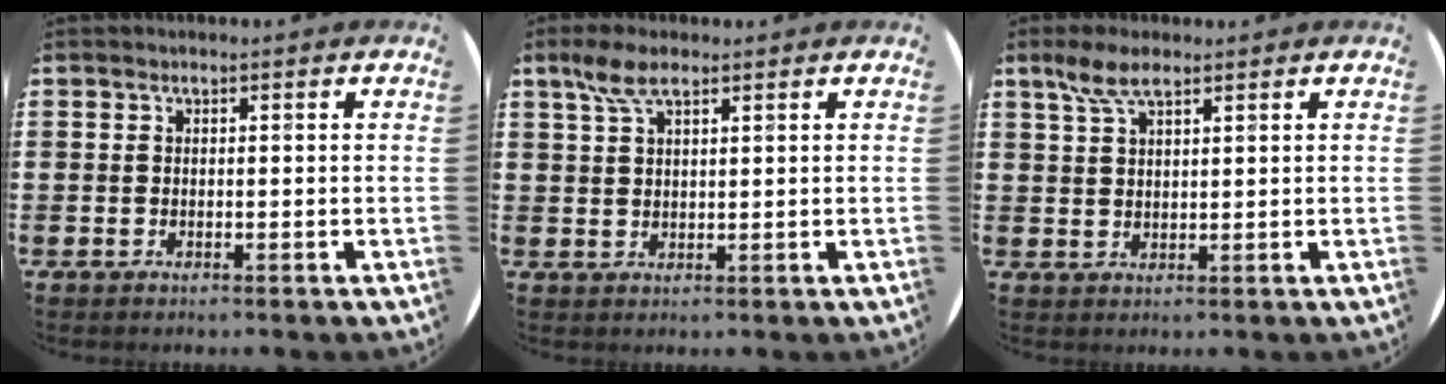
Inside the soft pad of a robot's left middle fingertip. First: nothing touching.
{"total": 4.6, "force": [2.8, 1.7, 3.2], "torque": [-0.063, 0.004, 0.049]}
{"total": 4.7, "force": [3.1, 1.5, 3.2], "torque": [-0.070, 0.007, 0.056]}